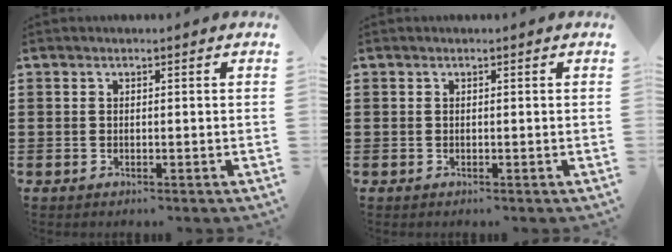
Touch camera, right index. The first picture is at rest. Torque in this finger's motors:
{"motor_torque": [0.03, 0.04, 0.00, 0.00]}